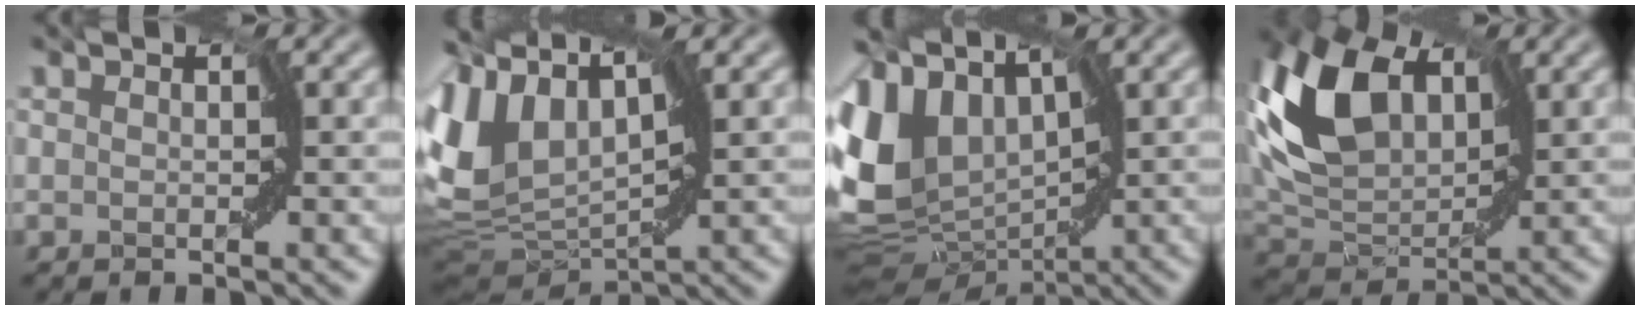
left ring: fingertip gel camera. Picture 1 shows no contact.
{"total": 7.0, "force": [3.5, 4.0, 4.5], "torque": [-0.125, 0.008, 0.080]}
{"total": 8.4, "force": [2.2, 6.0, 5.5], "torque": [-0.159, 0.001, 0.053]}
{"total": 9.6, "force": [2.7, 5.9, 7.0], "torque": [-0.175, 0.016, 0.053]}